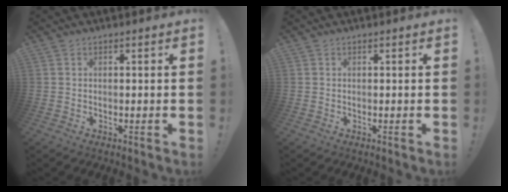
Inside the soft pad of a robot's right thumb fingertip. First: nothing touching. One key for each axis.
{"total": 0.0}